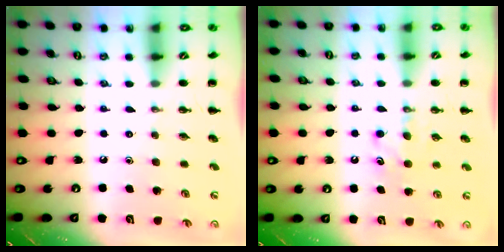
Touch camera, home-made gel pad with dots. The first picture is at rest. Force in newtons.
{"total": 7.1, "press": 6.9, "slide": 1.6}